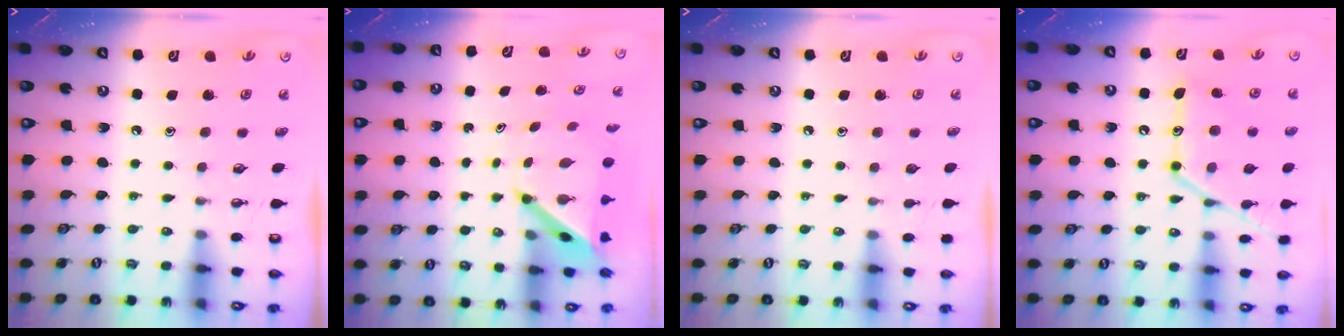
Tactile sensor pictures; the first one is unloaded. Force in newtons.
{"total": 5.4, "press": 5.3, "slide": 0.7}
{"total": 0.0}
{"total": 16.5, "press": 16.5, "slide": 1.4}